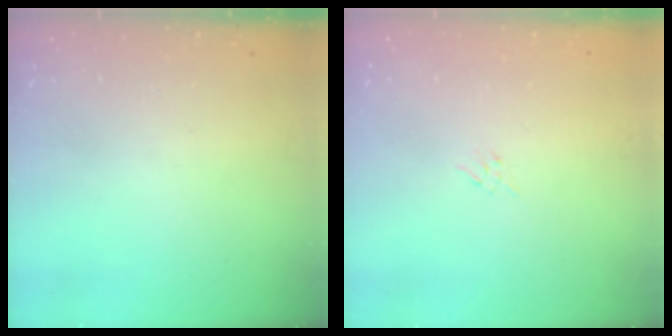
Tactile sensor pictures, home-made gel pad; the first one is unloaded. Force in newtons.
{"total": 1.6, "press": 1.6, "slide": 0.4}